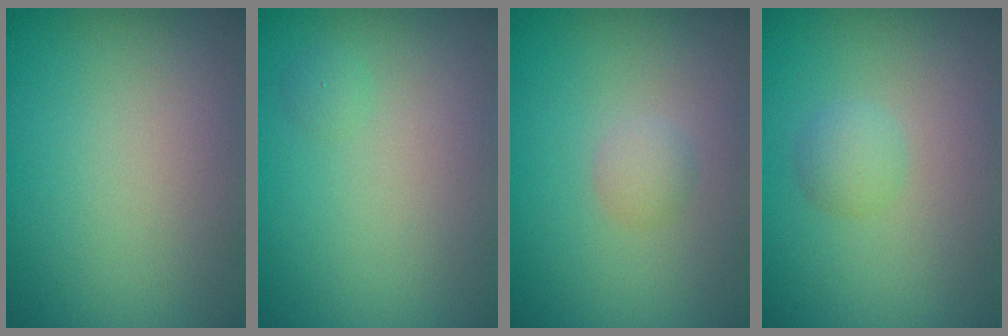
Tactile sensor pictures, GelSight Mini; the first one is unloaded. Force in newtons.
{"total": 0.6, "press": 0.6, "slide": 0.0}
{"total": 1.2, "press": 1.2, "slide": 0.0}
{"total": 1.5, "press": 1.5, "slide": 0.1}